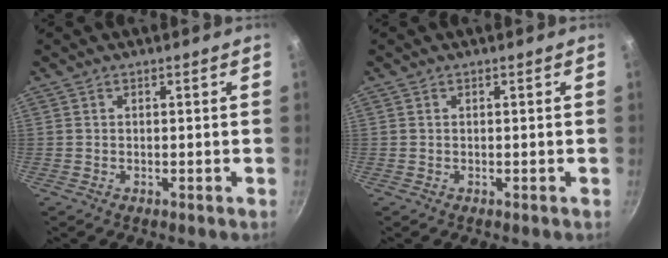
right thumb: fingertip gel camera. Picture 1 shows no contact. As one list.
[{"total": 0.0}]